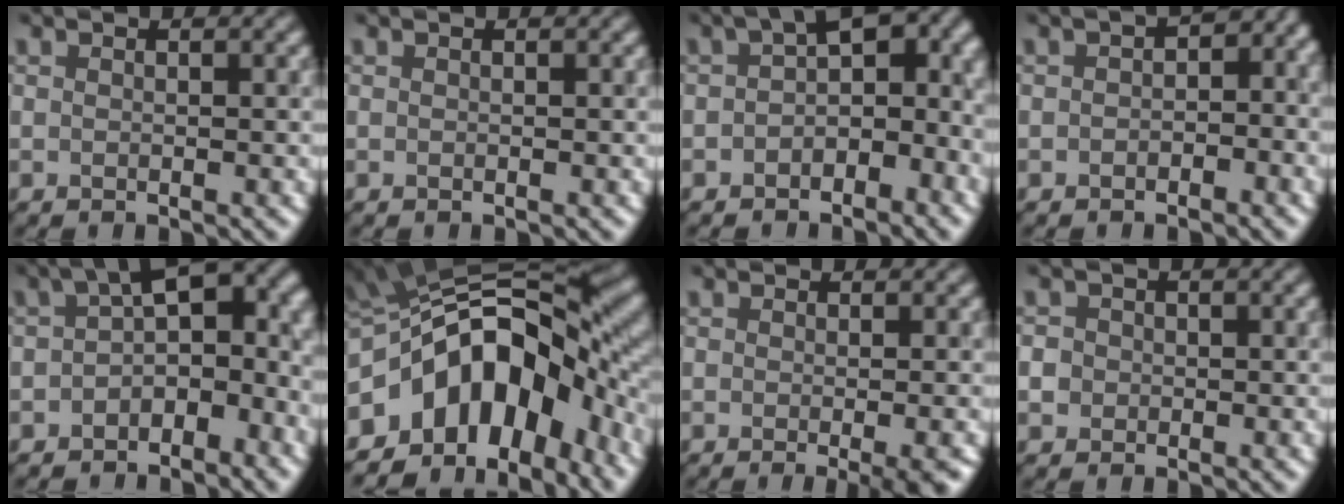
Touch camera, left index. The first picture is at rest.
{"total": 0.0}
{"total": 7.9, "force": [-0.6, 4.6, 6.3], "torque": [-0.068, 0.020, -0.026]}
{"total": 3.7, "force": [-0.6, 2.3, 2.8], "torque": [-0.028, 0.007, -0.020]}
{"total": 9.8, "force": [-0.3, 6.1, 7.7], "torque": [-0.089, 0.015, -0.015]}
{"total": 13.2, "force": [-4.5, 8.1, 9.4], "torque": [-0.127, 0.019, -0.095]}
{"total": 4.5, "force": [-1.8, 1.5, 3.8], "torque": [-0.028, -0.002, -0.018]}
{"total": 2.8, "force": [0.0, 2.6, 1.0], "torque": [-0.003, 0.018, -0.028]}